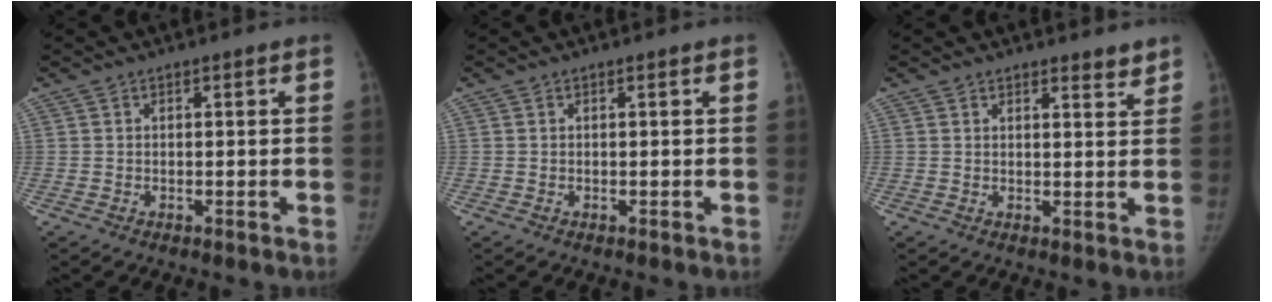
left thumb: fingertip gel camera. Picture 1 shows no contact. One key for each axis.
{"total": 0.0}
{"total": 2.6, "fx": 2.4, "fy": 0.8, "fz": 0.6, "tx": 0.009, "ty": -0.018, "tz": 0.027}